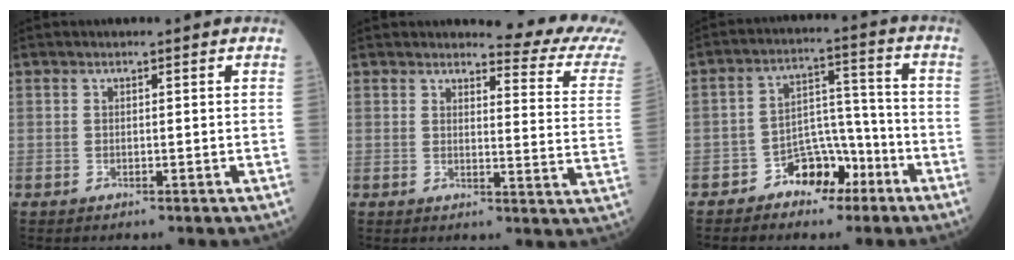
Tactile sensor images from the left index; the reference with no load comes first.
{"total": 10.1, "force": [9.9, -0.6, 2.1], "torque": [-0.019, -0.080, 0.095]}
{"total": 7.2, "force": [-4.6, 4.3, 3.4], "torque": [-0.058, 0.028, -0.077]}